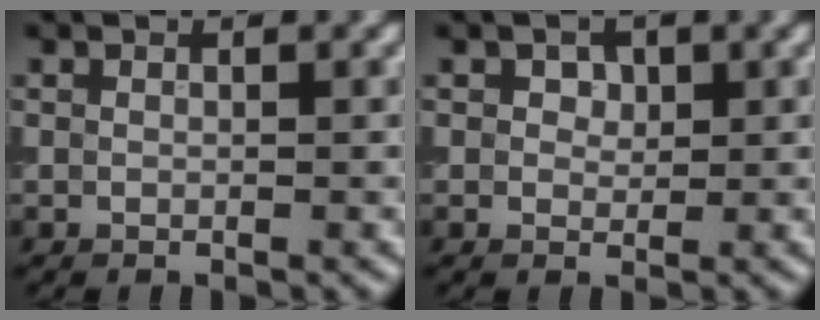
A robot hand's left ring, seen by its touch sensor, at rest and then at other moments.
{"total": 1.3, "force": [0.6, 1.0, 0.6], "torque": [-0.007, -0.001, 0.006]}